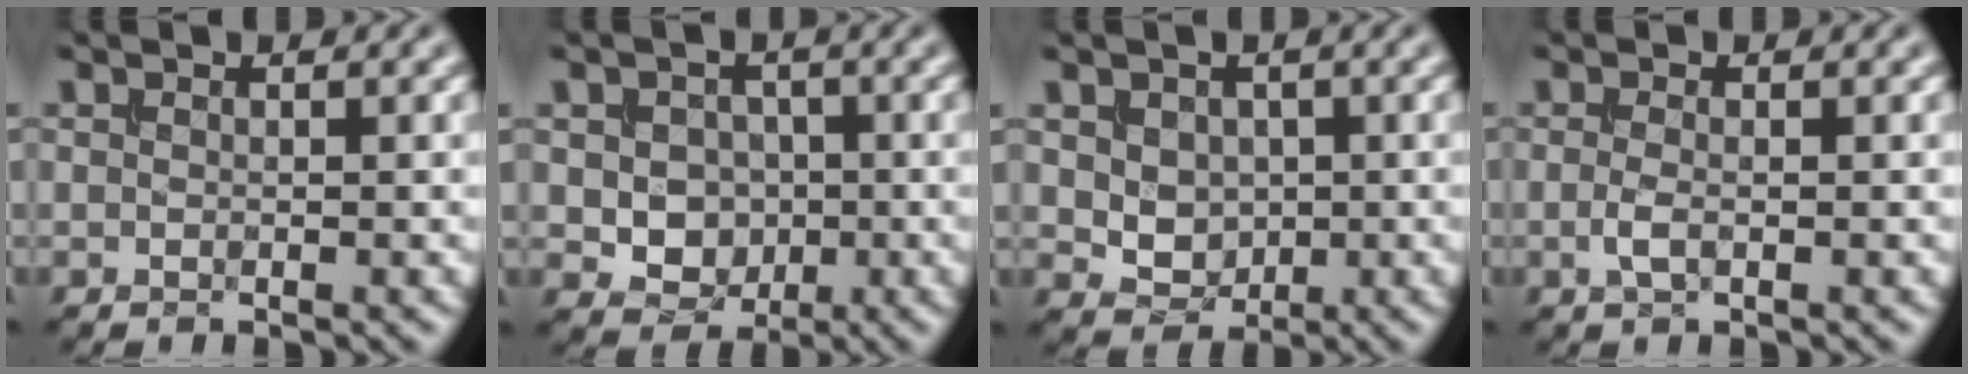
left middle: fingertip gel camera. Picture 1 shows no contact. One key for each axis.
{"total": 4.1, "fx": -0.4, "fy": 3.4, "fz": 2.2, "tx": -0.029, "ty": -0.004, "tz": -0.011}
{"total": 2.8, "fx": 0.3, "fy": 2.3, "fz": 1.6, "tx": -0.036, "ty": -0.008, "tz": 0.009}
{"total": 1.3, "fx": -0.4, "fy": 0.5, "fz": 1.2, "tx": -0.032, "ty": -0.001, "tz": -0.011}